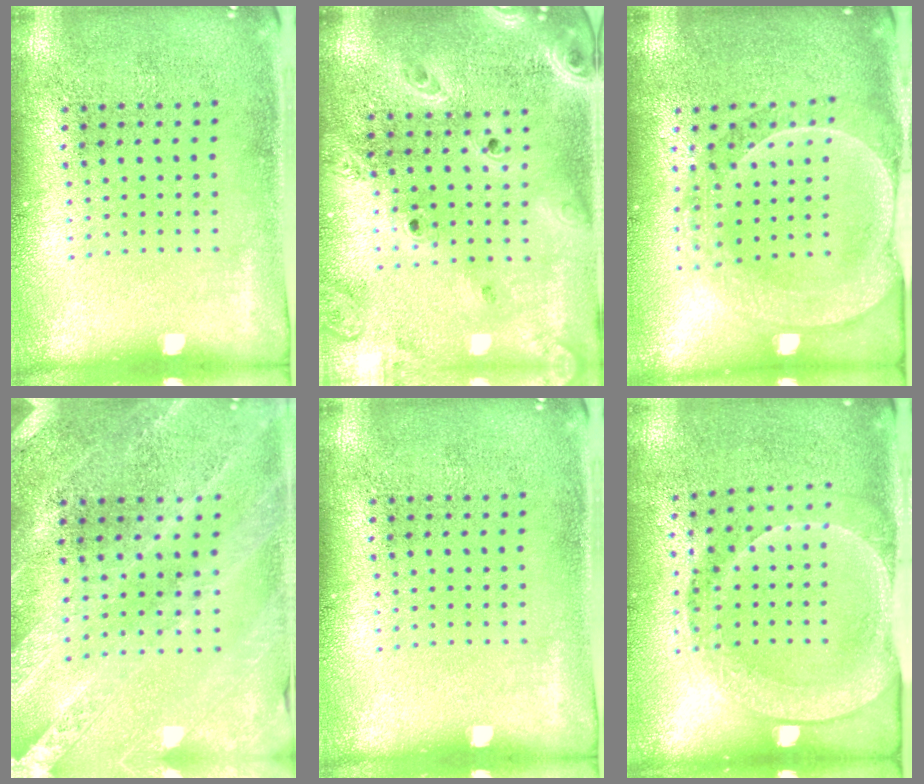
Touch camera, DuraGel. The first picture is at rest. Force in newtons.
{"total": 3.0, "press": 2.5, "slide": 1.6}
{"total": 2.3, "press": 2.1, "slide": 0.9}
{"total": 1.0, "press": 1.0, "slide": 0.3}
{"total": 0.0}
{"total": 1.8, "press": 1.5, "slide": 1.0}